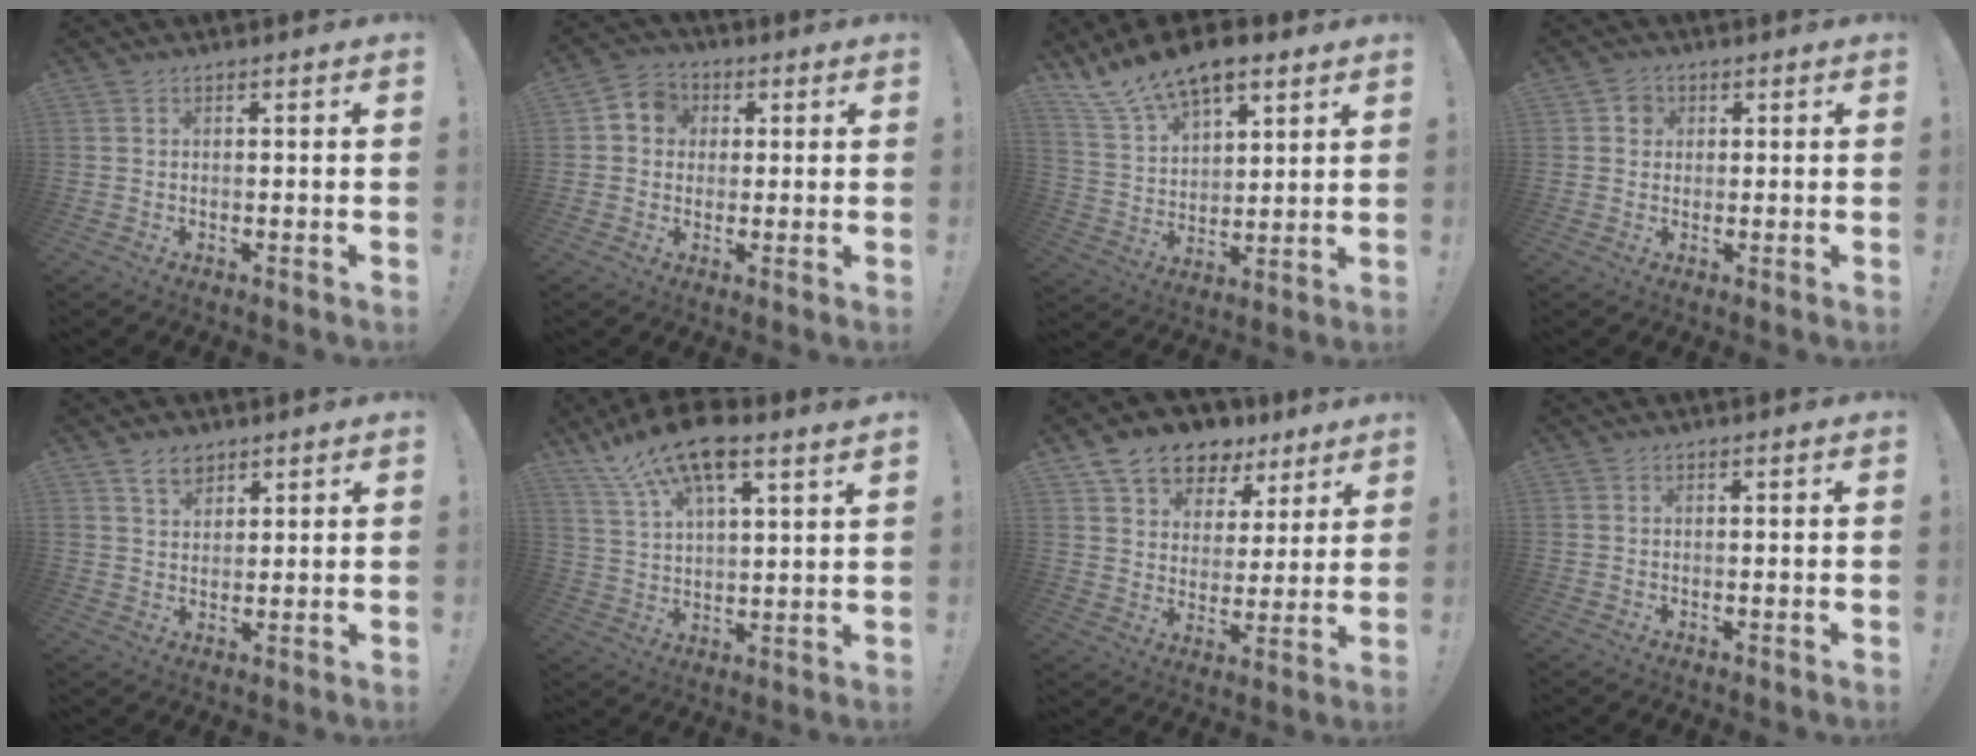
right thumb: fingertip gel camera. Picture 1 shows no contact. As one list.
[{"total": 6.7, "force": [0.9, 6.2, 2.4], "torque": [-0.030, 0.009, 0.020]}, {"total": 13.9, "force": [10.3, 6.6, 6.5], "torque": [-0.124, -0.068, 0.193]}, {"total": 3.2, "force": [0.6, 2.9, 1.0], "torque": [-0.007, 0.002, 0.009]}, {"total": 5.2, "force": [3.6, 3.0, 2.1], "torque": [-0.036, -0.011, 0.067]}, {"total": 13.6, "force": [9.6, 3.8, 8.9], "torque": [-0.172, -0.048, 0.171]}, {"total": 11.9, "force": [8.3, 7.7, 3.7], "torque": [-0.066, -0.056, 0.158]}, {"total": 0.0}]